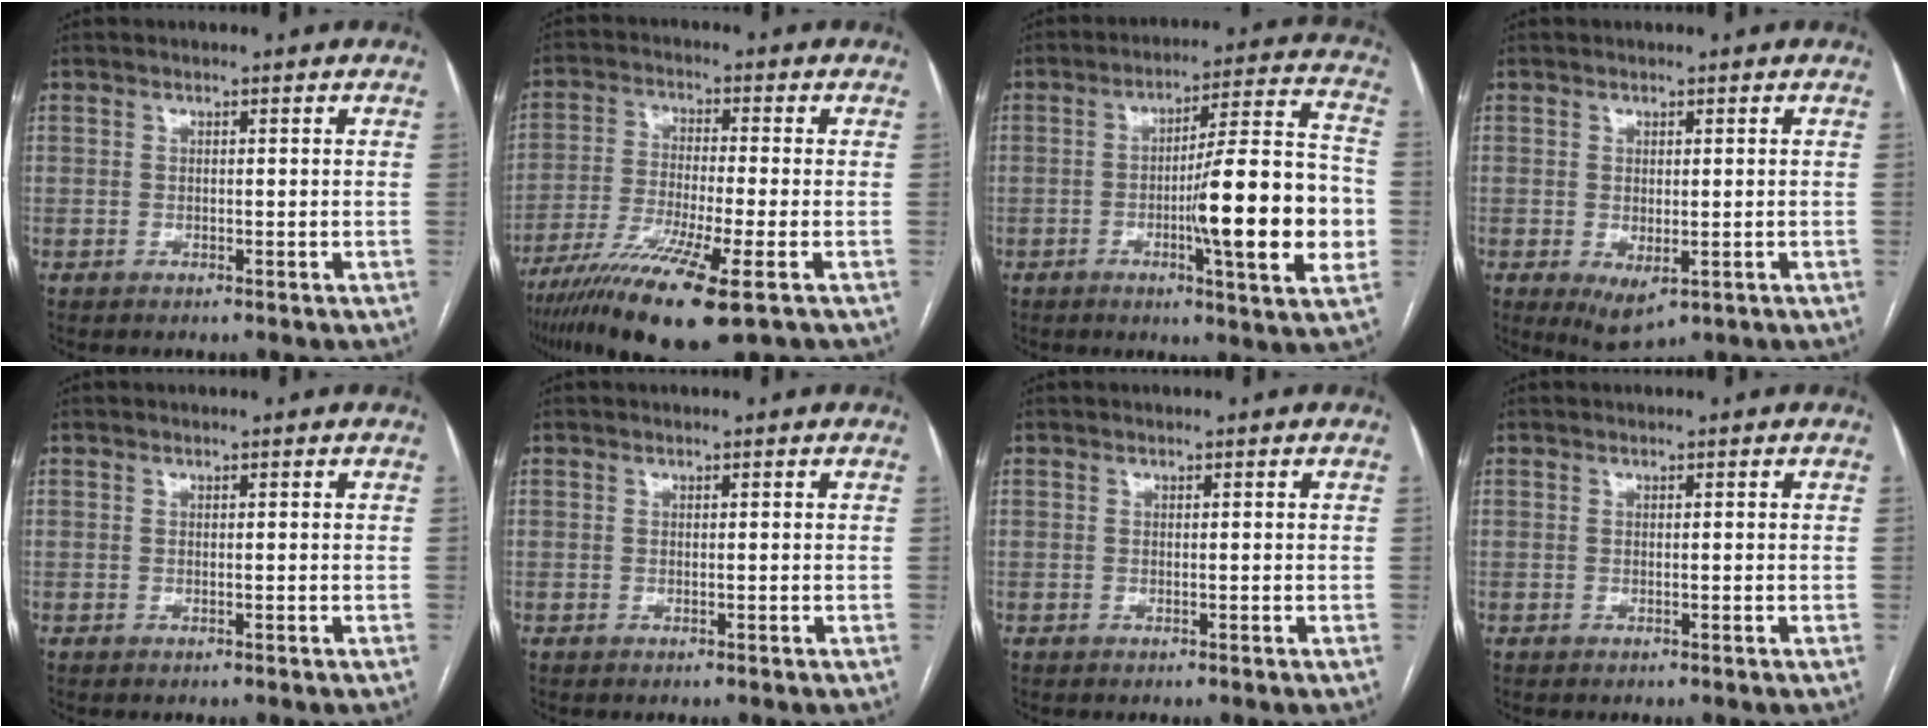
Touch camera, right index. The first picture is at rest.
{"total": 13.7, "force": [-8.3, 0.4, 10.9], "torque": [-0.214, -0.037, -0.147]}
{"total": 17.8, "force": [-3.5, 1.0, 17.4], "torque": [-0.246, 0.003, -0.051]}
{"total": 4.4, "force": [-1.5, 2.2, 3.5], "torque": [-0.053, -0.012, -0.006]}
{"total": 0.0}
{"total": 0.0}
{"total": 0.0}
{"total": 0.0}